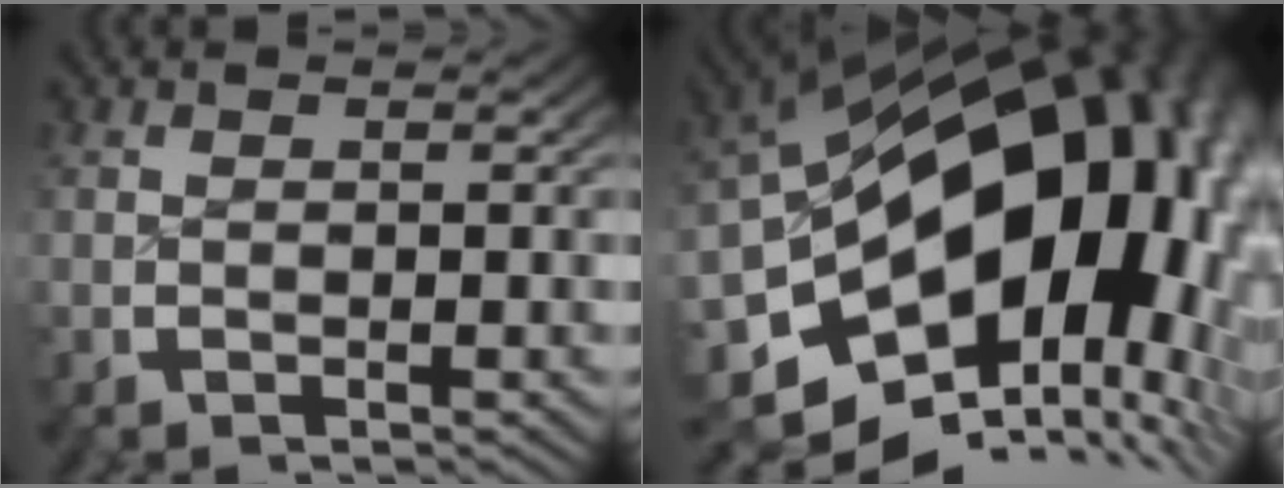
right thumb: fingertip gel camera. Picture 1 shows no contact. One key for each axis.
{"total": 27.3, "fx": -2.0, "fy": 17.6, "fz": 20.8, "tx": -0.311, "ty": -0.040, "tz": -0.015}